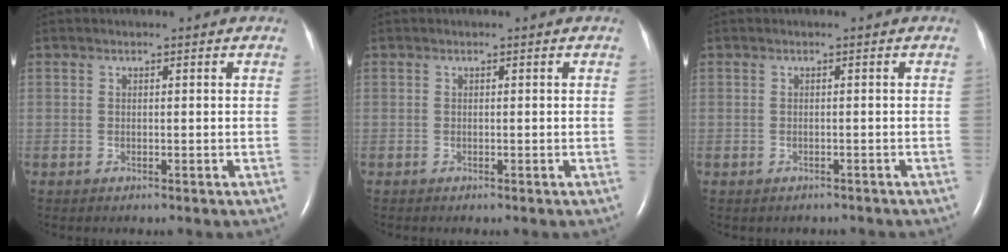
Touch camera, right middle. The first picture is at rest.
{"total": 0.0}
{"total": 2.1, "force": [-1.8, 1.0, 0.3], "torque": [-0.011, -0.001, -0.019]}